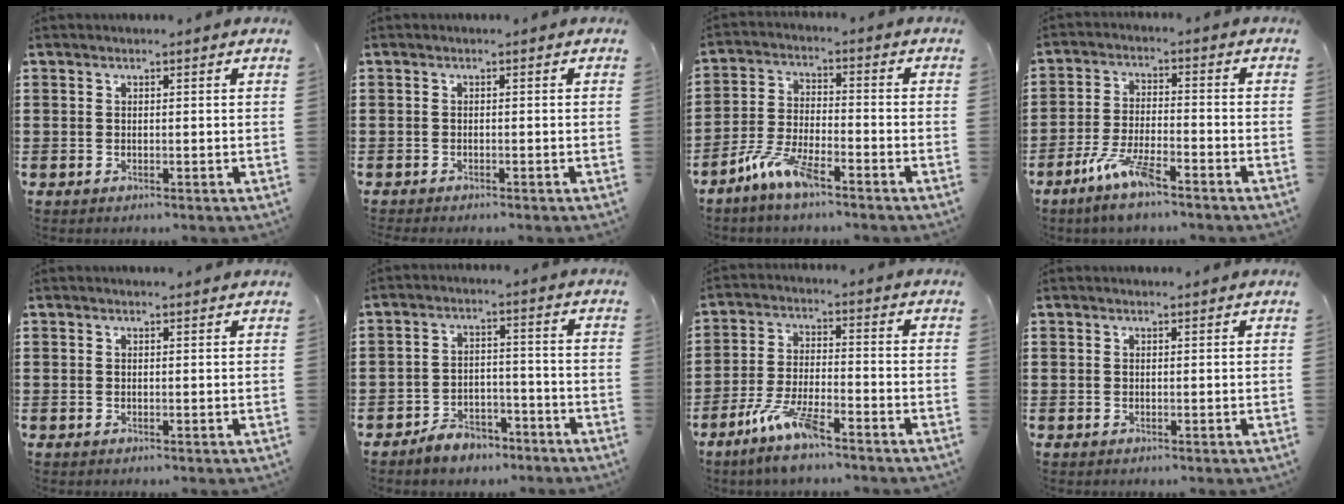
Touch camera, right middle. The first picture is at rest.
{"total": 0.8, "force": [-0.8, -0.1, 0.0], "torque": [-0.002, -0.002, -0.015]}
{"total": 6.7, "force": [-5.0, 1.3, 4.2], "torque": [-0.103, -0.008, -0.097]}
{"total": 7.0, "force": [-4.8, 1.2, 4.9], "torque": [-0.111, -0.010, -0.092]}
{"total": 0.0}
{"total": 4.4, "force": [-4.1, 1.4, 0.7], "torque": [-0.013, 0.012, -0.081]}
{"total": 7.9, "force": [-5.6, 1.2, 5.4], "torque": [-0.126, -0.013, -0.109]}
{"total": 0.0}